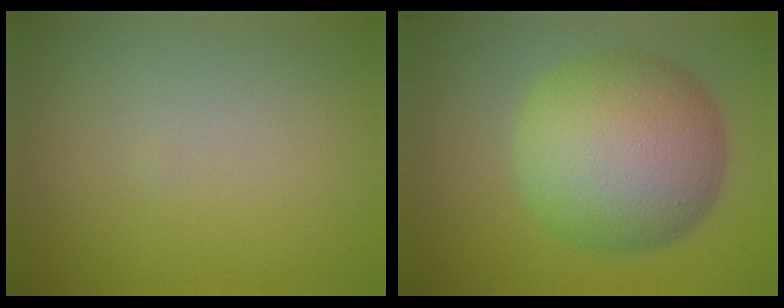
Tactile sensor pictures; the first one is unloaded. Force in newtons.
{"total": 11.5, "press": 11.5, "slide": 0.2}